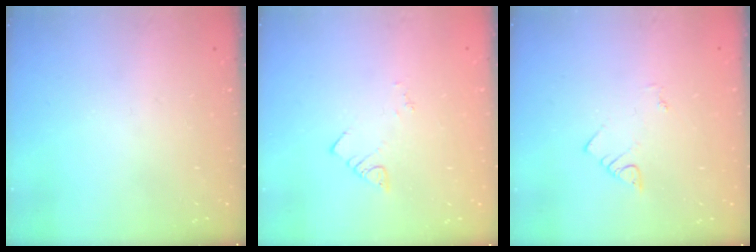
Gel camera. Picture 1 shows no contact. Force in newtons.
{"total": 2.1, "press": 2.0, "slide": 0.4}
{"total": 2.1, "press": 2.1, "slide": 0.3}